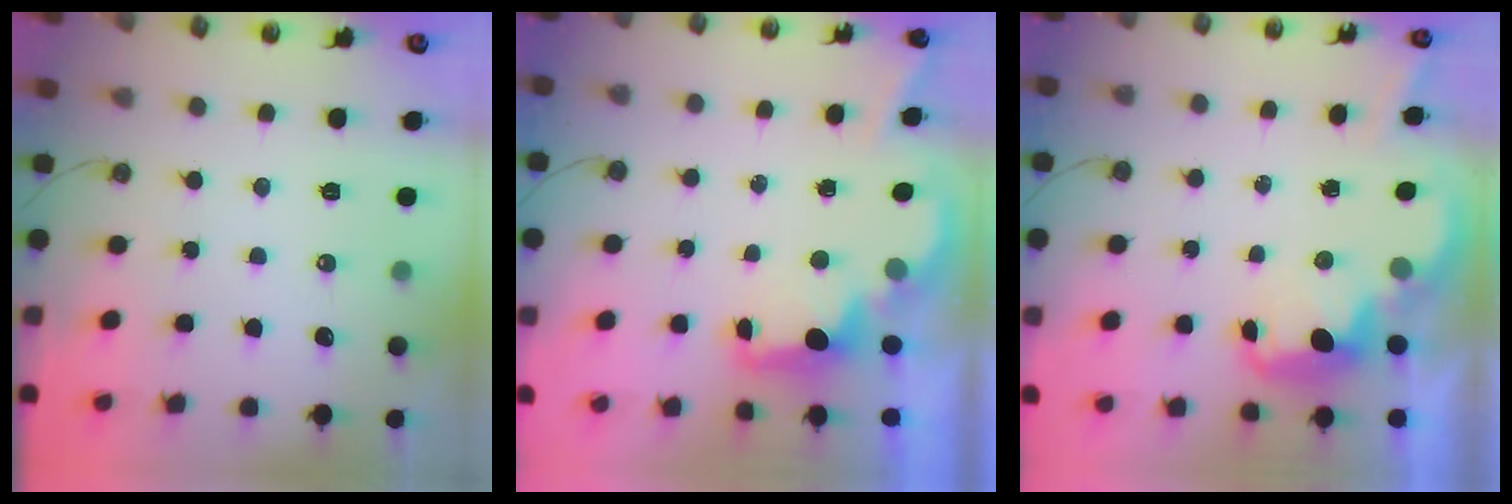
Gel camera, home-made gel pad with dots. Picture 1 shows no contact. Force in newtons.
{"total": 2.9, "press": 2.8, "slide": 0.5}
{"total": 3.0, "press": 2.9, "slide": 0.7}